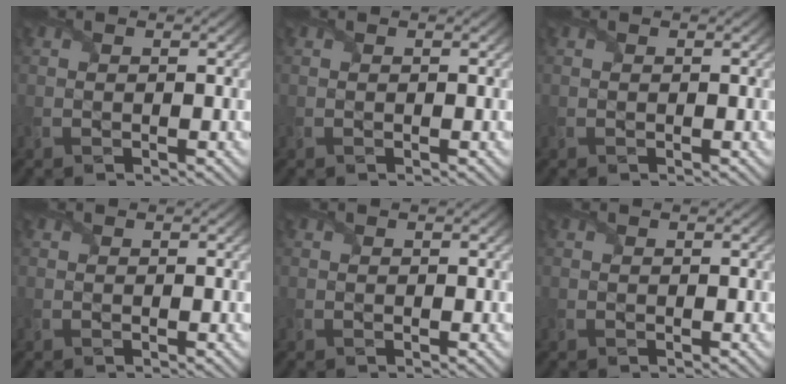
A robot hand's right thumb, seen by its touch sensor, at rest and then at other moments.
{"total": 0.0}
{"total": 0.0}
{"total": 0.0}
{"total": 0.0}
{"total": 0.0}